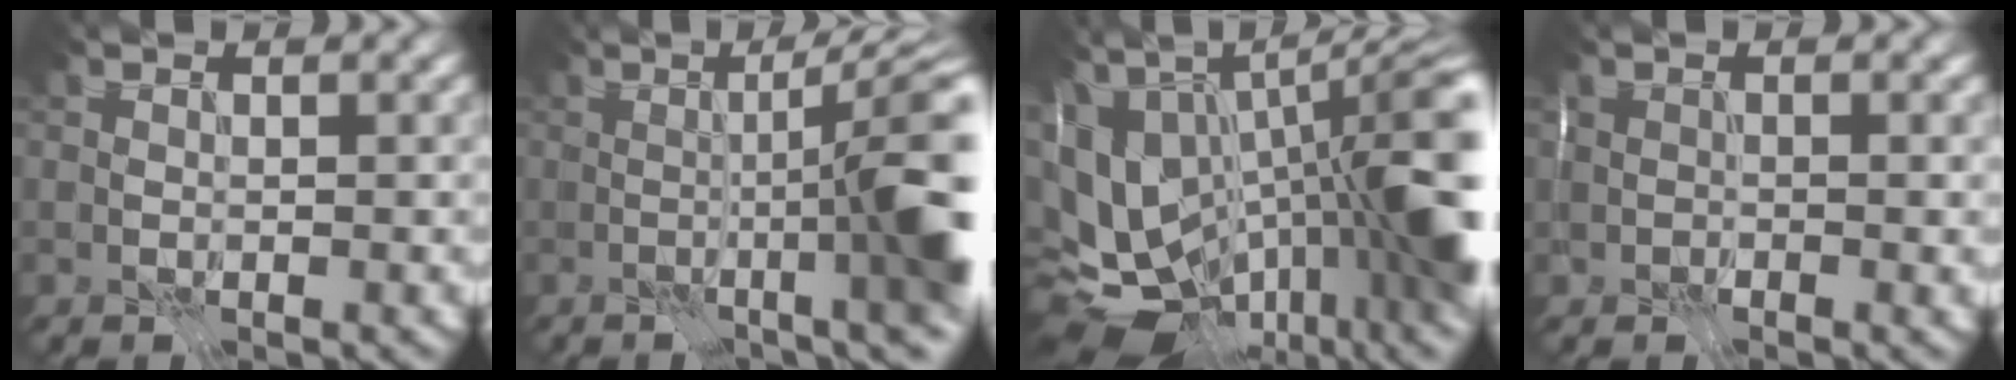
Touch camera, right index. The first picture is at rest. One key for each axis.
{"total": 11.1, "fx": -0.6, "fy": 2.4, "fz": 10.8, "tx": -0.109, "ty": 0.018, "tz": -0.018}
{"total": 17.6, "fx": 0.0, "fy": 8.6, "fz": 15.3, "tx": -0.245, "ty": -0.018, "tz": 0.024}
{"total": 1.0, "fx": 0.0, "fy": 0.7, "fz": 0.7, "tx": -0.010, "ty": -0.005, "tz": -0.001}